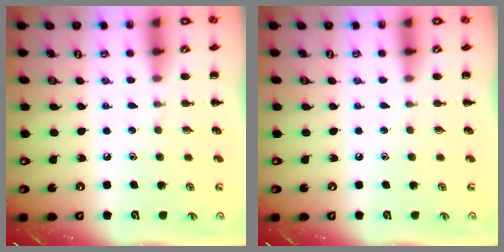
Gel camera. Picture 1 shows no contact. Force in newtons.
{"total": 0.0}